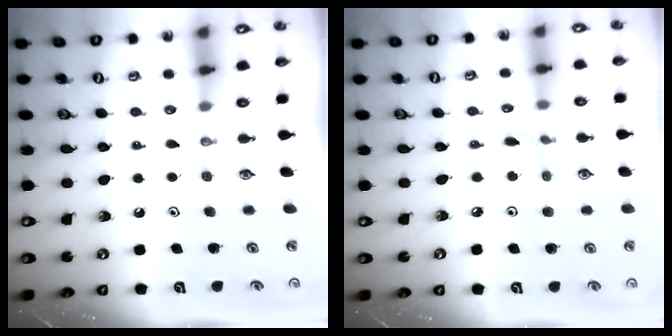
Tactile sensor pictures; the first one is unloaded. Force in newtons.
{"total": 3.0, "press": 3.0, "slide": 0.4}